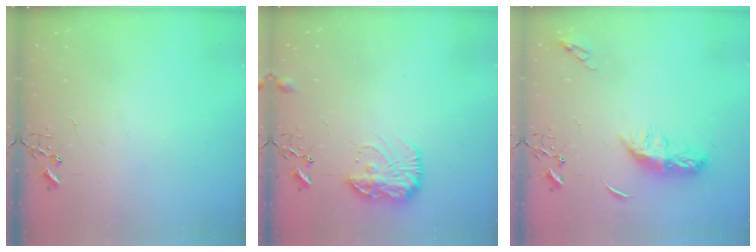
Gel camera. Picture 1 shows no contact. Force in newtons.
{"total": 12.8, "press": 12.8, "slide": 0.7}
{"total": 9.8, "press": 9.8, "slide": 0.5}